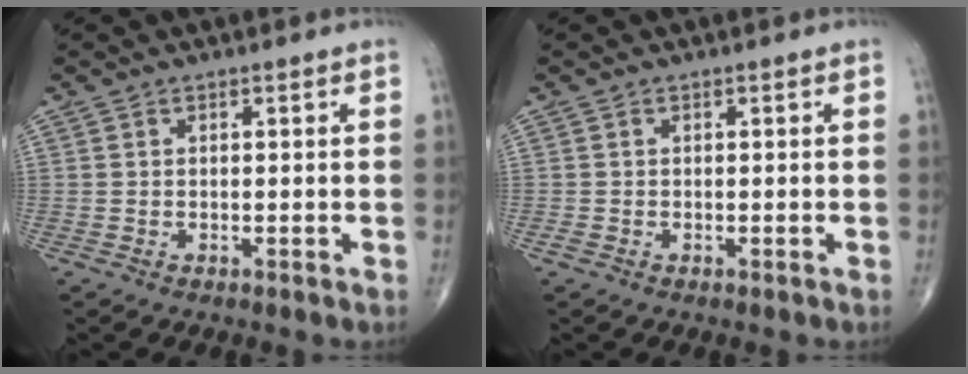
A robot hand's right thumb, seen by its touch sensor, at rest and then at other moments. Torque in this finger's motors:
{"motor_torque": [1.19, 0.94, -0.05, -0.18, -0.02]}